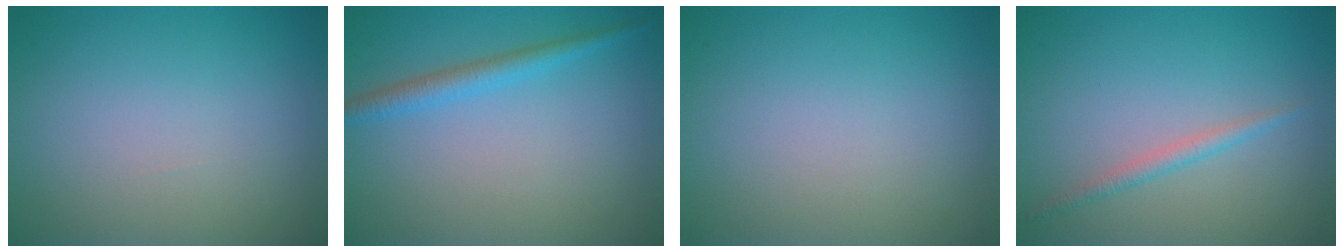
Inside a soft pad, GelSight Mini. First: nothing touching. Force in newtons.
{"total": 2.1, "press": 2.1, "slide": 0.1}
{"total": 0.0}
{"total": 1.3, "press": 1.3, "slide": 0.0}